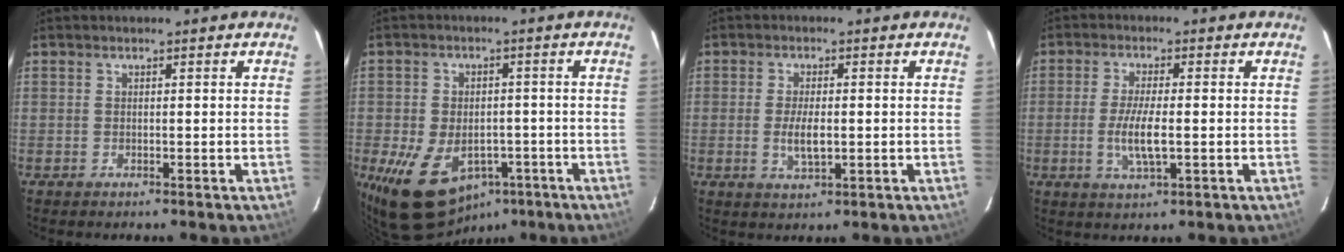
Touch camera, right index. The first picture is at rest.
{"total": 15.1, "force": [-7.0, 10.0, 8.8], "torque": [-0.192, -0.015, -0.097]}
{"total": 4.5, "force": [-0.7, 1.6, 4.2], "torque": [-0.083, -0.006, -0.011]}
{"total": 6.3, "force": [-1.2, 1.2, 6.1], "torque": [-0.120, -0.009, -0.021]}